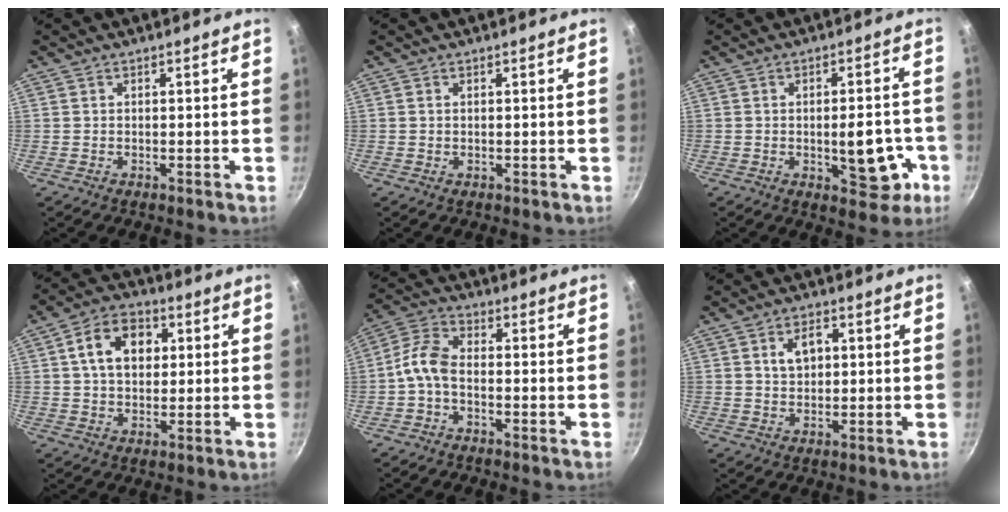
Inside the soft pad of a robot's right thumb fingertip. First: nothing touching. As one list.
[{"total": 0.0}, {"total": 10.1, "force": [-2.6, 4.8, 8.5], "torque": [-0.078, 0.013, -0.028]}, {"total": 10.9, "force": [2.6, 7.8, 7.2], "torque": [-0.097, 0.011, 0.032]}, {"total": 6.2, "force": [-2.0, 3.4, 4.7], "torque": [-0.103, 0.033, -0.054]}, {"total": 5.3, "force": [1.3, 3.6, 3.6], "torque": [-0.042, 0.005, 0.022]}]